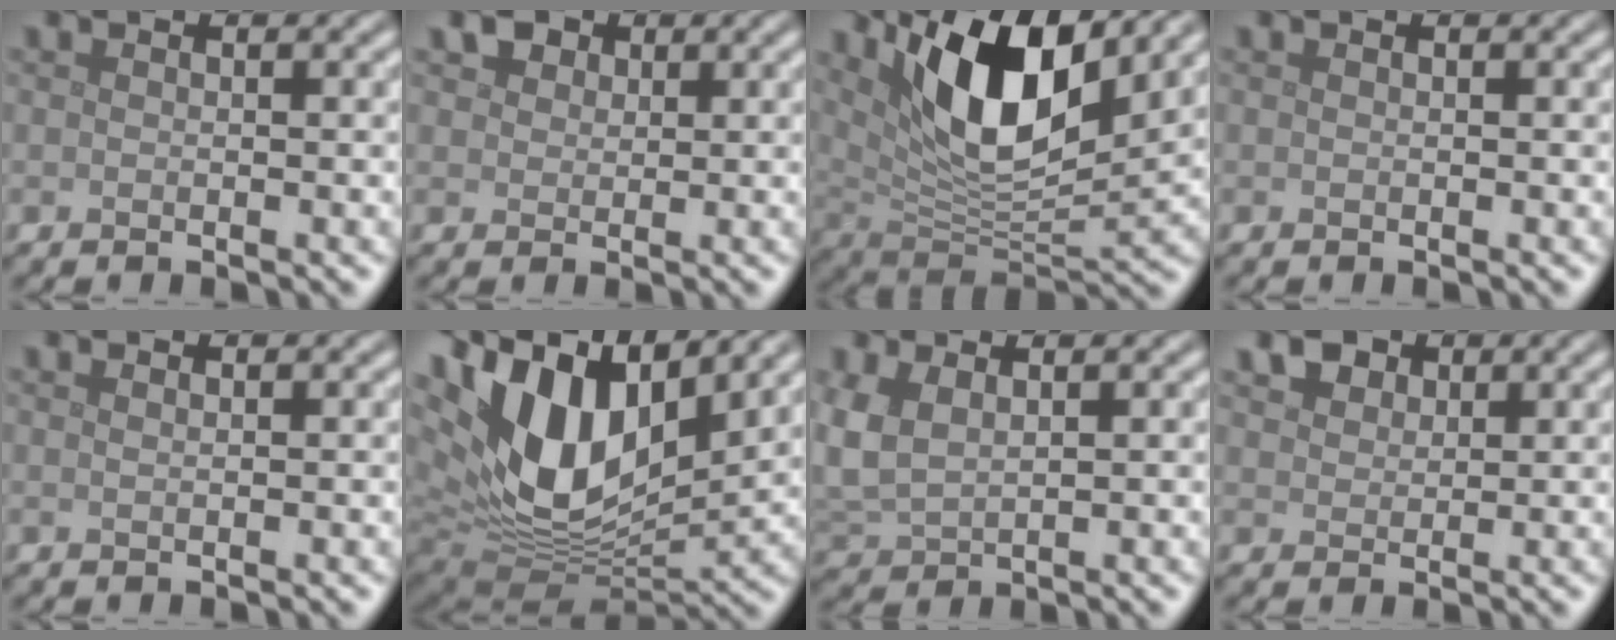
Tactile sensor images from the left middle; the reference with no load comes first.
{"total": 2.1, "force": [1.3, 1.5, 0.8], "torque": [-0.018, 0.002, 0.019]}
{"total": 10.3, "force": [4.7, 3.8, 8.3], "torque": [-0.143, -0.010, 0.088]}
{"total": 0.0}
{"total": 0.7, "force": [0.5, 0.3, 0.5], "torque": [-0.003, 0.000, 0.001]}
{"total": 13.8, "force": [5.4, 7.4, 10.3], "torque": [-0.193, 0.004, 0.098]}
{"total": 3.3, "force": [1.4, 1.7, 2.5], "torque": [-0.073, 0.004, 0.031]}
{"total": 2.6, "force": [1.8, 1.6, 1.0], "torque": [-0.024, -0.002, 0.036]}